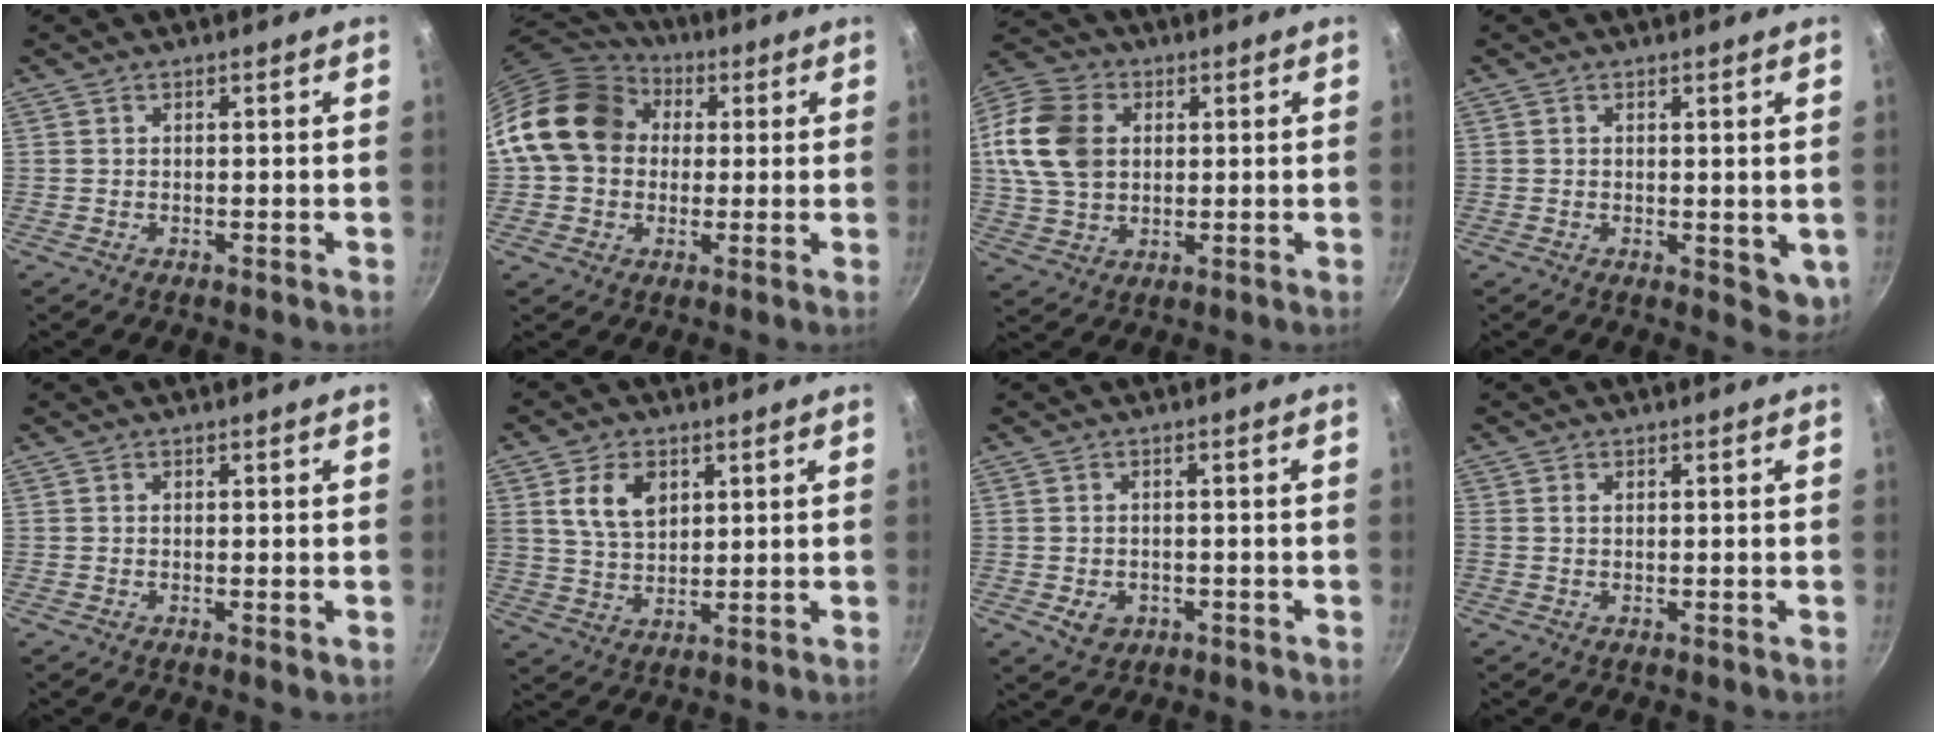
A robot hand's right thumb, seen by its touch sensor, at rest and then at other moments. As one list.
[{"total": 17.0, "force": [2.7, 13.9, 9.3], "torque": [-0.141, 0.035, 0.035]}, {"total": 15.2, "force": [2.6, 11.5, 9.7], "torque": [-0.174, 0.009, 0.043]}, {"total": 4.8, "force": [0.6, 2.8, 3.8], "torque": [-0.047, -0.010, 0.012]}, {"total": 1.0, "force": [-0.1, 0.3, 0.9], "torque": [-0.016, -0.003, -0.005]}, {"total": 8.9, "force": [3.2, 6.0, 5.7], "torque": [-0.090, -0.015, 0.062]}, {"total": 4.0, "force": [-1.3, 3.1, 2.0], "torque": [-0.027, 0.006, -0.010]}, {"total": 0.9, "force": [0.2, 0.7, 0.6], "torque": [-0.012, 0.003, 0.002]}]